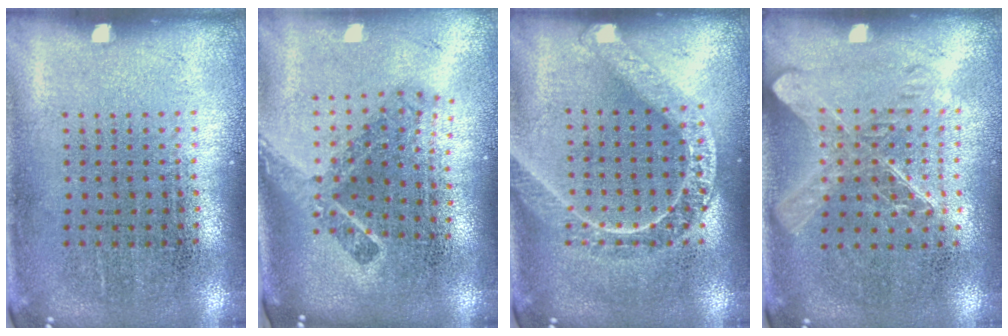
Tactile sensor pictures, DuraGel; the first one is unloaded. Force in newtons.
{"total": 2.2, "press": 1.5, "slide": 1.6}
{"total": 1.4, "press": 1.4, "slide": 0.2}
{"total": 1.5, "press": 1.3, "slide": 0.7}